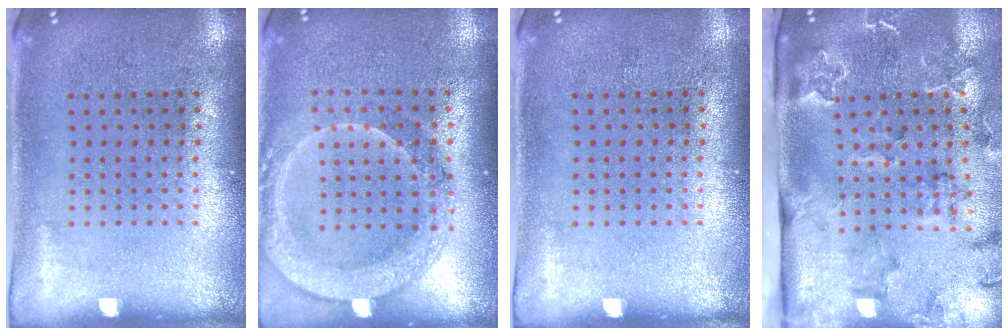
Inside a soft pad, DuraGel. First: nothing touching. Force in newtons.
{"total": 2.0, "press": 1.8, "slide": 0.7}
{"total": 0.0}
{"total": 2.5, "press": 2.4, "slide": 0.6}